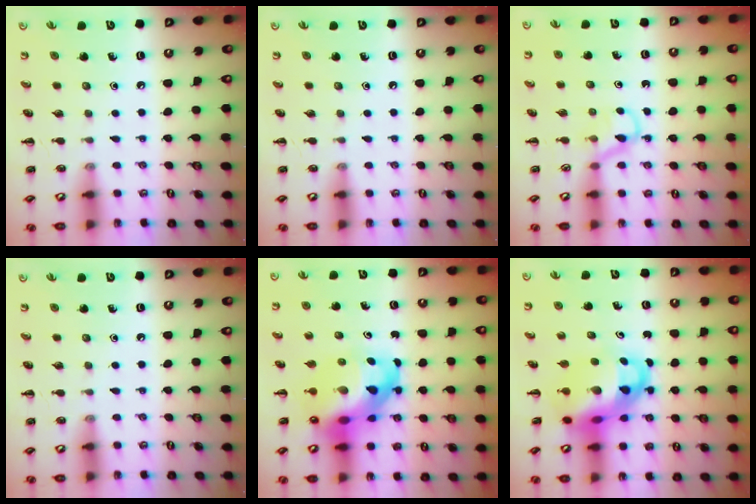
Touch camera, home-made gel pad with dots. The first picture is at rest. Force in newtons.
{"total": 0.0}
{"total": 3.3, "press": 3.1, "slide": 1.1}
{"total": 0.0}
{"total": 13.2, "press": 12.8, "slide": 3.5}
{"total": 10.3, "press": 9.9, "slide": 2.7}